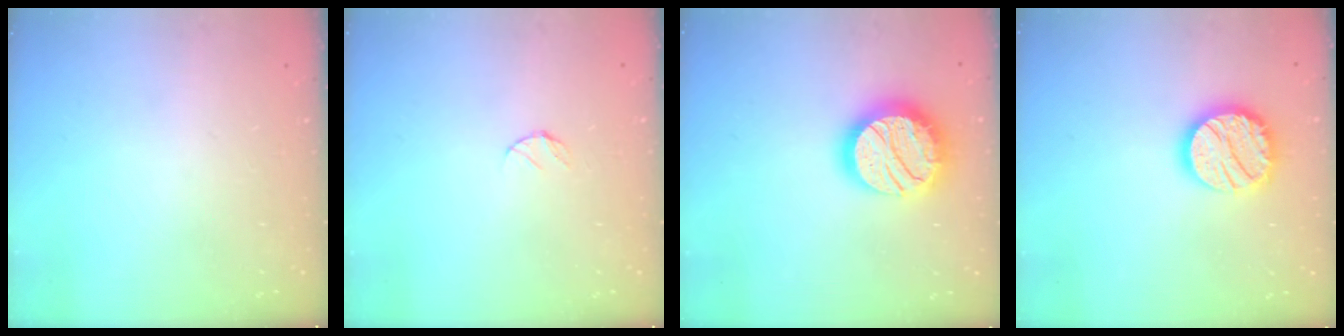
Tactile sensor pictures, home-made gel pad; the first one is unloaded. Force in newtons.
{"total": 4.0, "press": 3.9, "slide": 0.5}
{"total": 20.9, "press": 20.9, "slide": 1.6}
{"total": 16.6, "press": 16.6, "slide": 1.2}